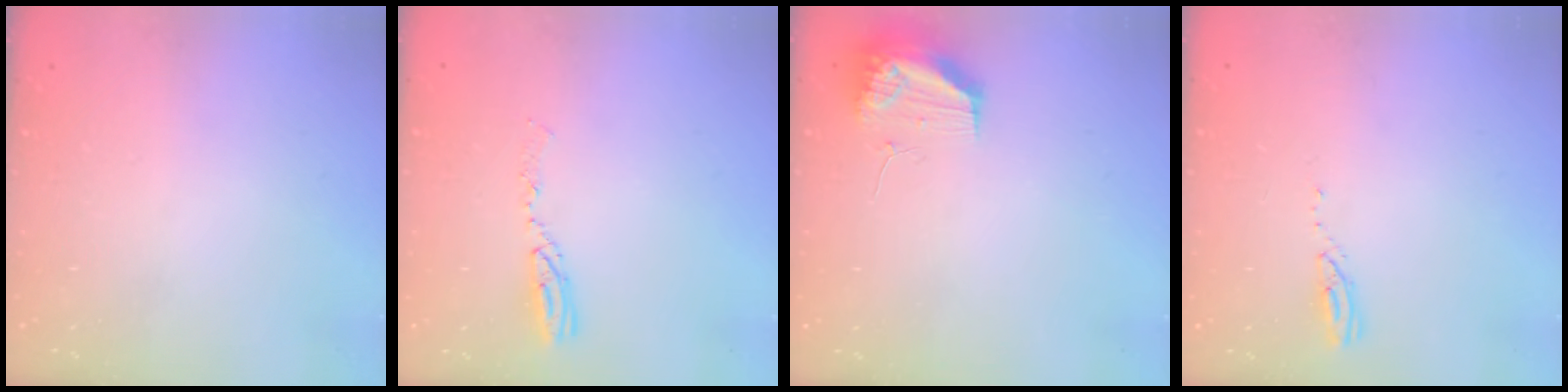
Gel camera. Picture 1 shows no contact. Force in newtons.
{"total": 6.5, "press": 6.5, "slide": 0.7}
{"total": 10.6, "press": 10.5, "slide": 1.3}
{"total": 3.2, "press": 3.2, "slide": 0.2}